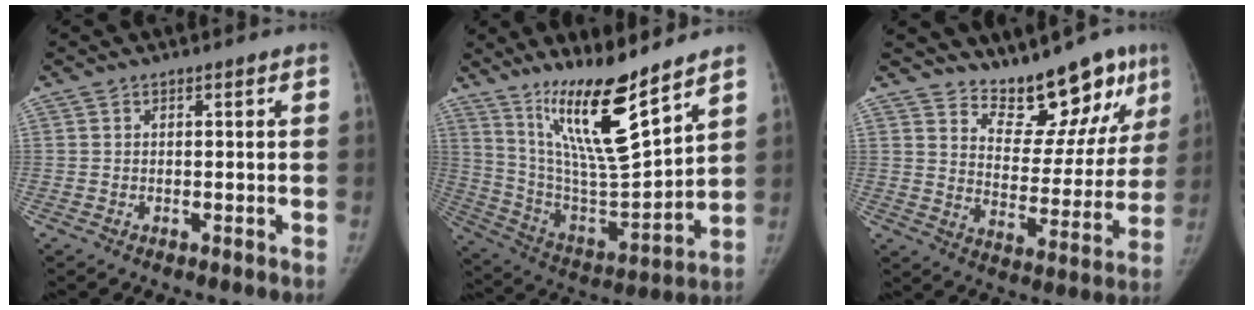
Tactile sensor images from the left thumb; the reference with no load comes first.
{"total": 19.1, "force": [13.2, 2.9, 13.5], "torque": [-0.207, -0.087, 0.250]}
{"total": 14.9, "force": [12.1, 5.7, 6.4], "torque": [-0.033, -0.092, 0.180]}